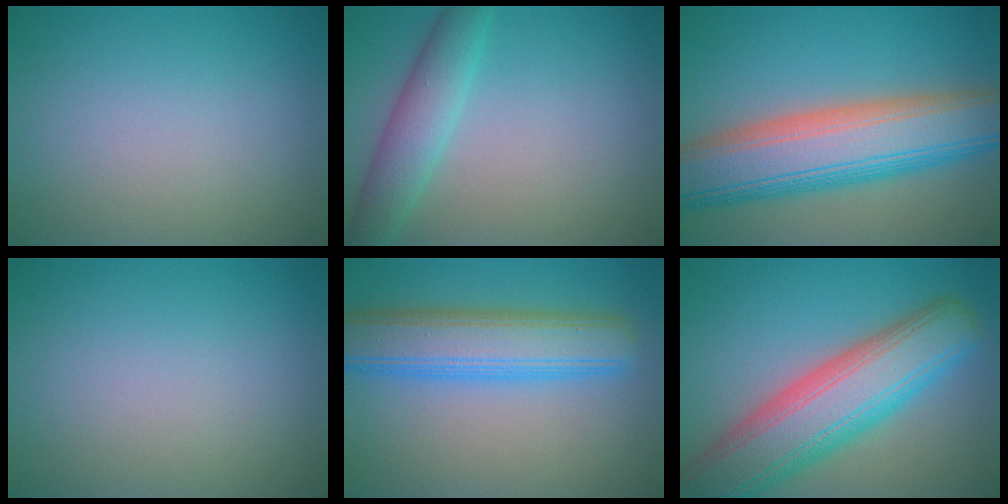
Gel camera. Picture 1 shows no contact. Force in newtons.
{"total": 3.8, "press": 3.8, "slide": 0.1}
{"total": 11.4, "press": 11.4, "slide": 0.4}
{"total": 0.0}
{"total": 7.3, "press": 7.3, "slide": 0.2}
{"total": 10.5, "press": 10.5, "slide": 0.6}